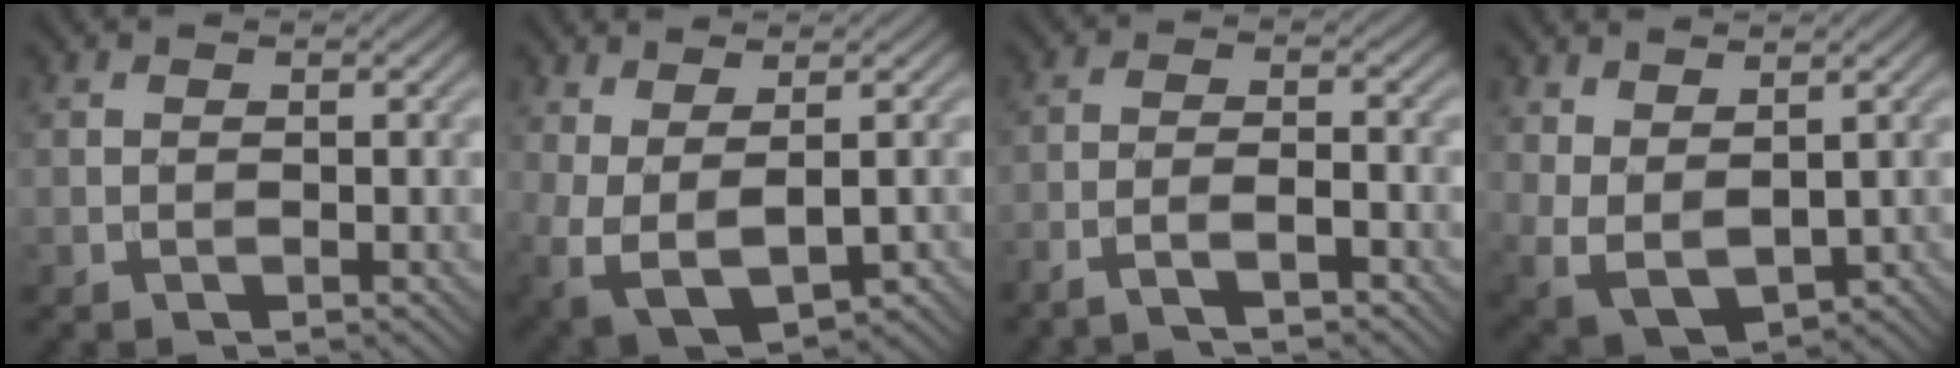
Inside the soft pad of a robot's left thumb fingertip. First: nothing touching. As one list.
[{"total": 6.3, "force": [-0.3, 3.4, 5.3], "torque": [-0.126, -0.020, 0.006]}, {"total": 4.1, "force": [-3.0, 0.6, 2.7], "torque": [-0.047, 0.006, -0.066]}, {"total": 5.6, "force": [2.3, 3.1, 4.1], "torque": [-0.103, -0.014, 0.057]}]